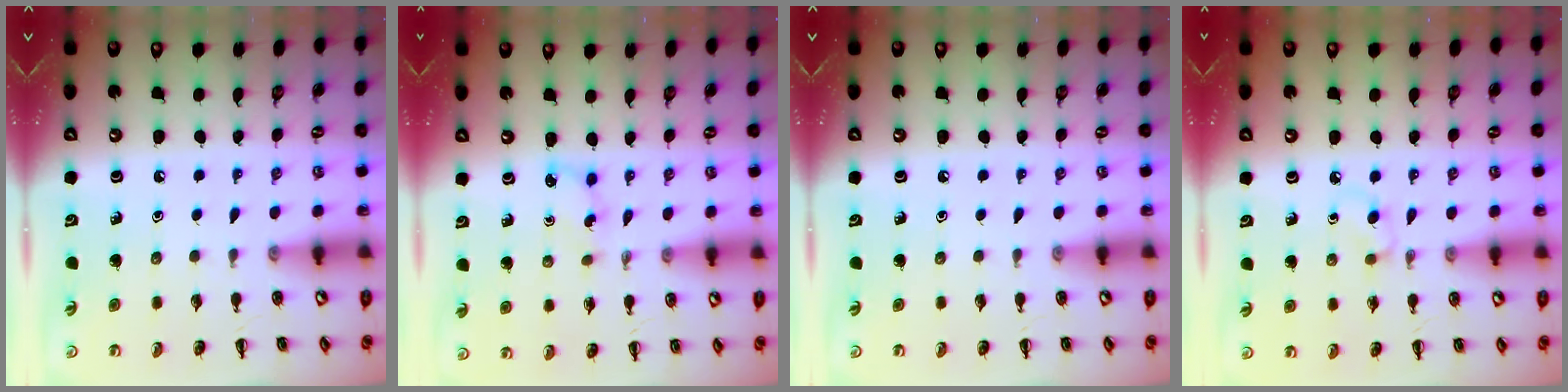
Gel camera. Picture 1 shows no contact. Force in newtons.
{"total": 3.2, "press": 3.1, "slide": 0.8}
{"total": 0.0}
{"total": 2.4, "press": 2.1, "slide": 1.1}